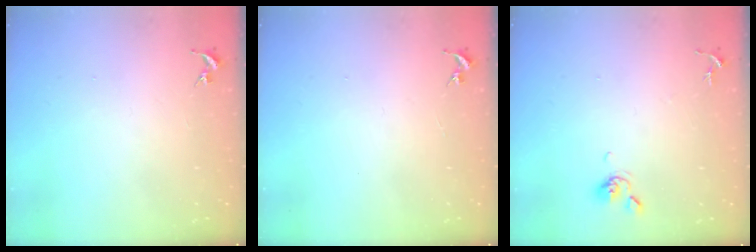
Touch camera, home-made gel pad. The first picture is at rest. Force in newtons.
{"total": 0.0}
{"total": 5.5, "press": 5.5, "slide": 0.7}